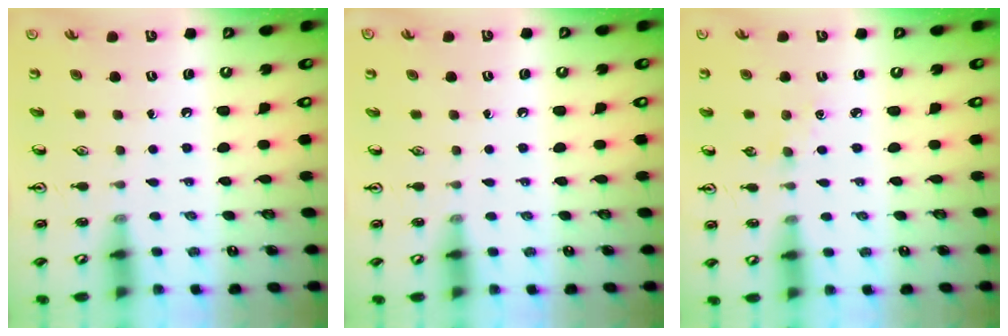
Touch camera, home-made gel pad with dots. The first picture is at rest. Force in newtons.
{"total": 0.0}
{"total": 1.9, "press": 1.8, "slide": 0.3}